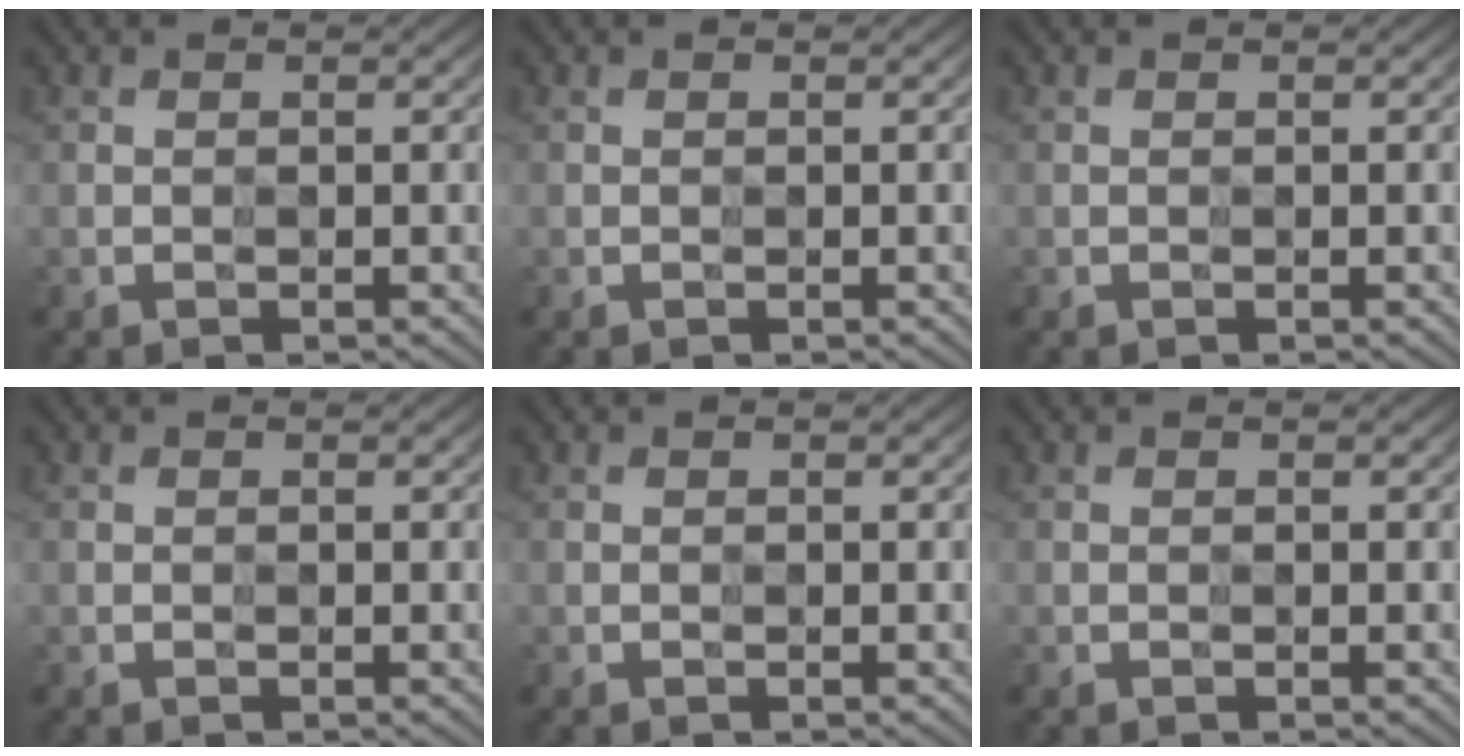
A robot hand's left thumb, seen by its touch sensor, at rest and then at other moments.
{"total": 0.0}
{"total": 0.0}
{"total": 0.0}
{"total": 0.0}
{"total": 0.0}